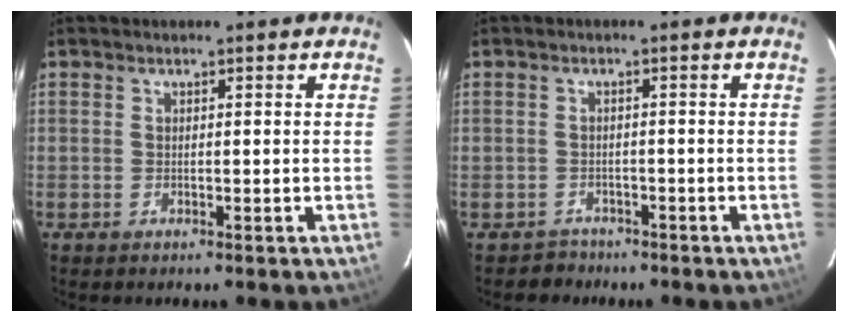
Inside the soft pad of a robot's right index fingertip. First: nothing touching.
{"total": 2.9, "force": [-2.1, 2.0, -0.6], "torque": [0.007, 0.016, -0.033]}